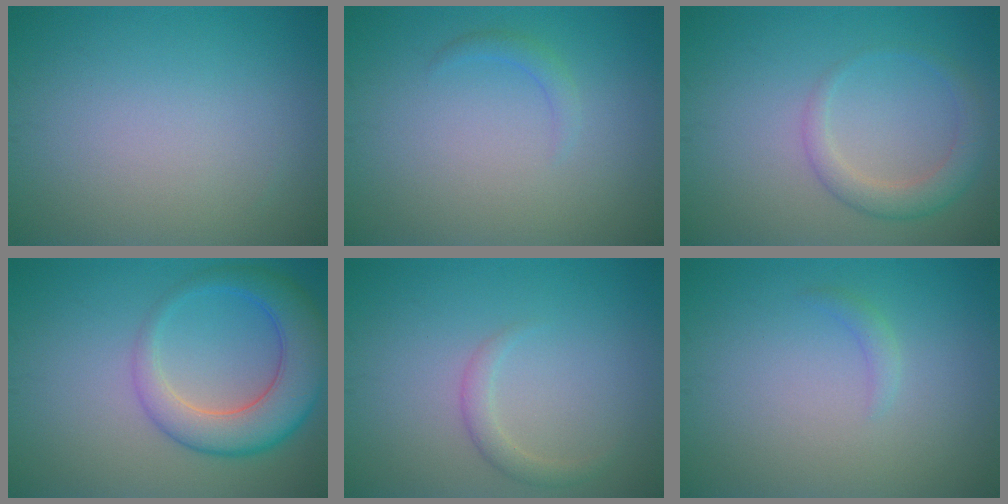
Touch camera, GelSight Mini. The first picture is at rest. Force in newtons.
{"total": 1.1, "press": 1.1, "slide": 0.2}
{"total": 2.8, "press": 2.8, "slide": 0.2}
{"total": 6.6, "press": 6.6, "slide": 0.3}
{"total": 1.5, "press": 1.5, "slide": 0.0}
{"total": 0.9, "press": 0.9, "slide": 0.1}